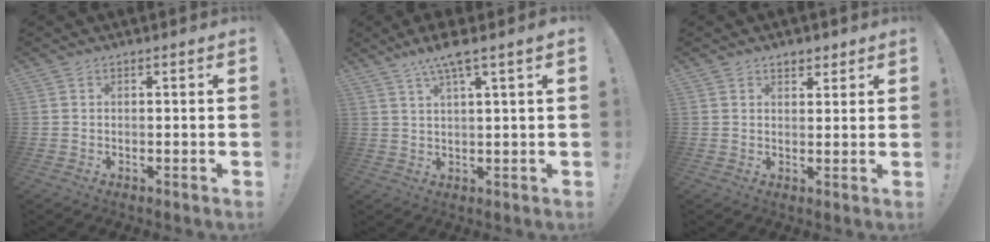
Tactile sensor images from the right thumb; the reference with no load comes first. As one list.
[{"total": 6.9, "force": [4.3, 0.3, 5.4], "torque": [-0.097, -0.018, 0.070]}, {"total": 2.9, "force": [2.1, 1.8, 0.9], "torque": [-0.003, -0.007, 0.037]}]